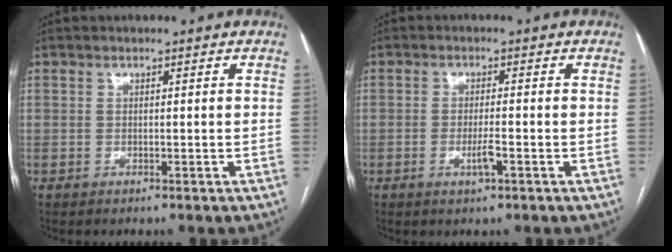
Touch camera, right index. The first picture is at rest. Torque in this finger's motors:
{"motor_torque": [-0.07, -0.07, 0.01, 0.03]}